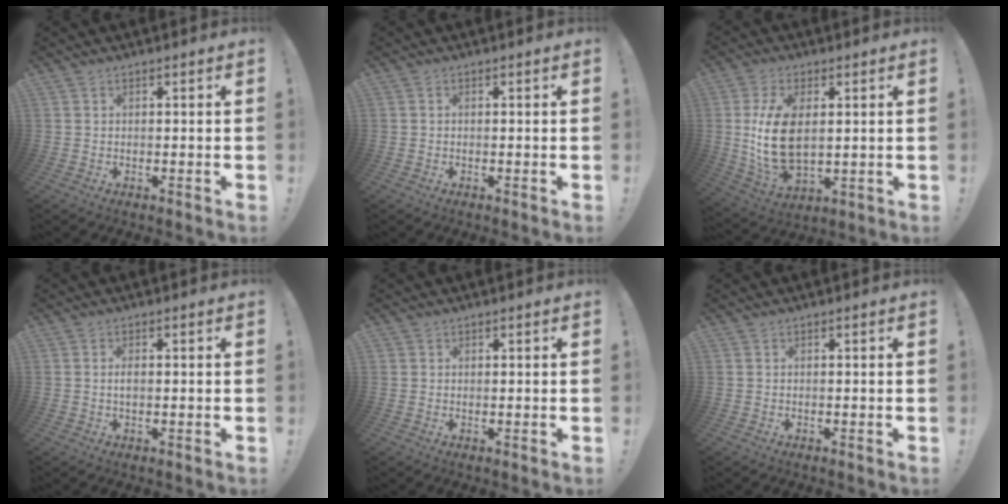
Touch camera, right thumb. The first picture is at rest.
{"total": 0.0}
{"total": 14.4, "force": [1.6, 8.5, 11.5], "torque": [-0.223, -0.011, 0.033]}
{"total": 1.3, "force": [-0.2, 0.5, 1.2], "torque": [-0.021, 0.002, -0.006]}
{"total": 0.8, "force": [0.6, 0.5, 0.0], "torque": [-0.001, 0.001, 0.012]}
{"total": 0.0}